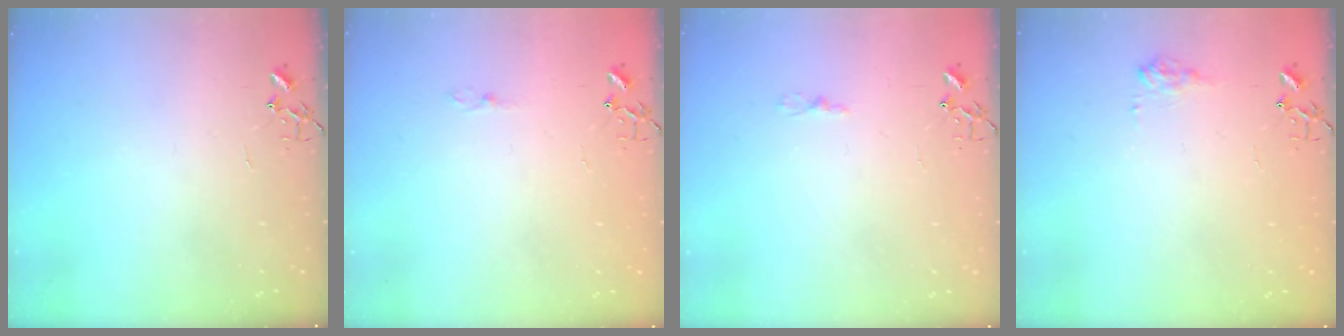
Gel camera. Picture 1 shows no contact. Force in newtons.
{"total": 2.7, "press": 2.7, "slide": 0.4}
{"total": 2.4, "press": 2.4, "slide": 0.3}
{"total": 7.8, "press": 7.8, "slide": 0.1}